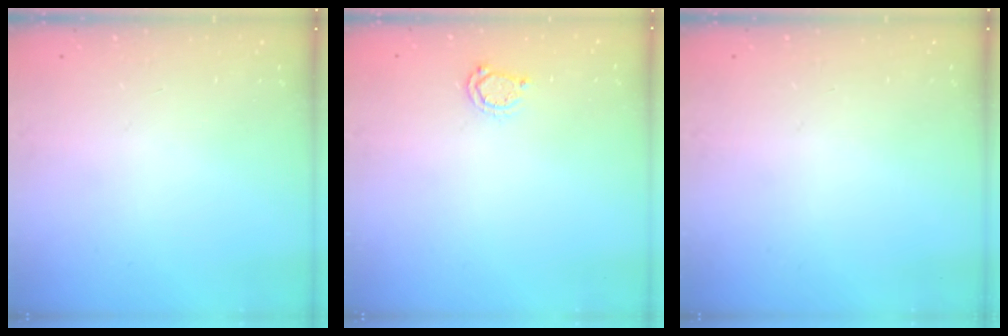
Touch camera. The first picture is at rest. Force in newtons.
{"total": 4.5, "press": 4.4, "slide": 0.6}
{"total": 0.0}